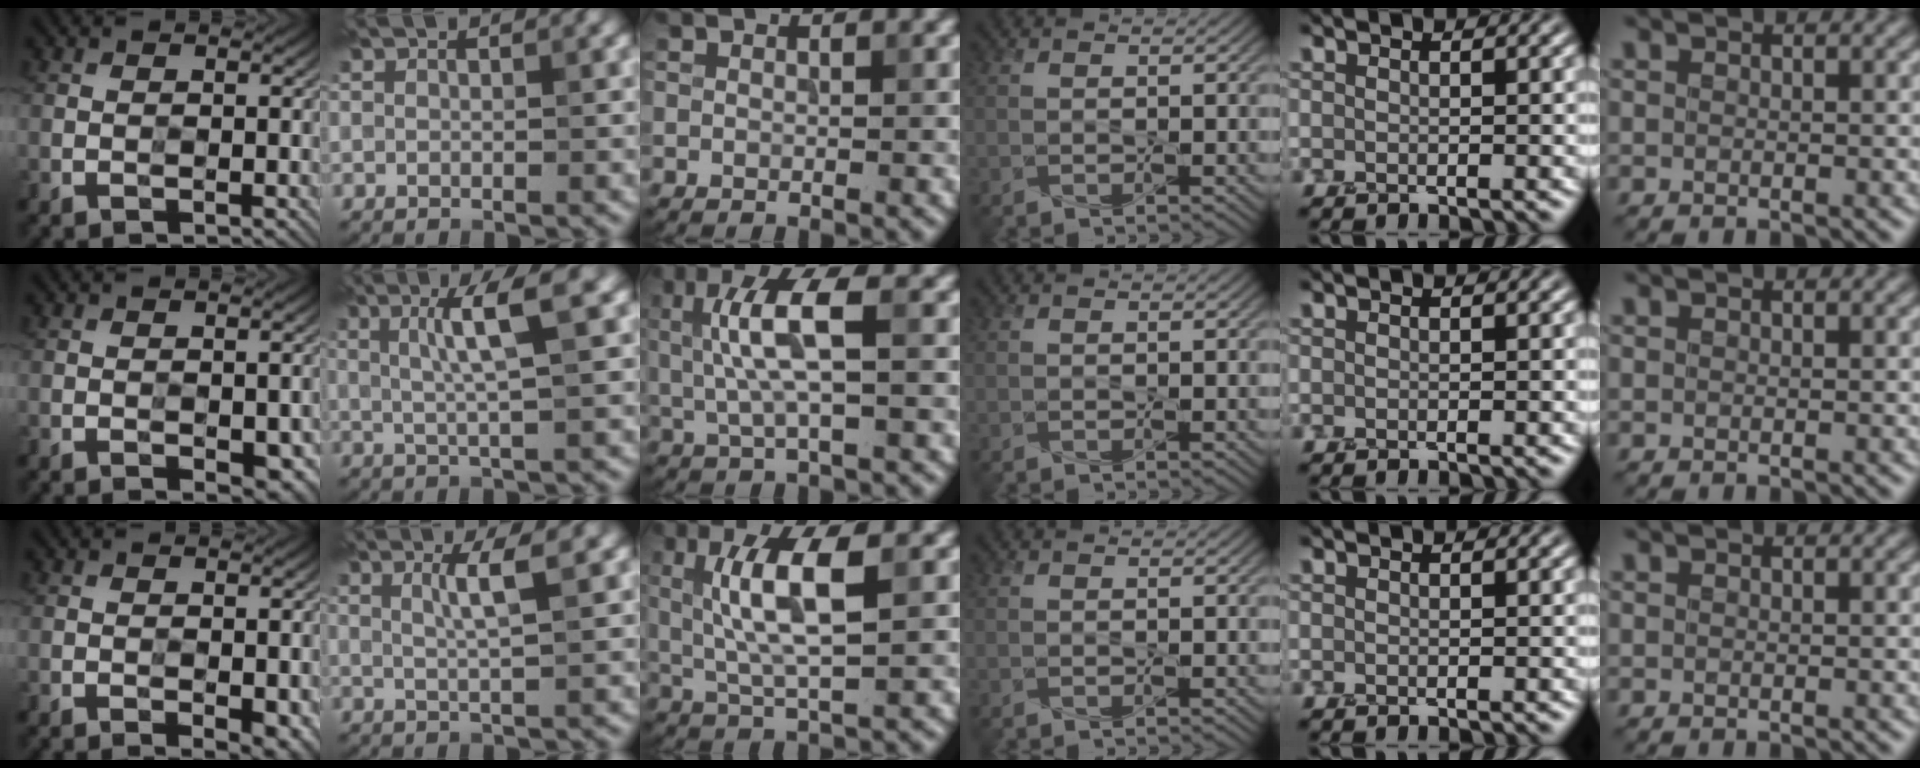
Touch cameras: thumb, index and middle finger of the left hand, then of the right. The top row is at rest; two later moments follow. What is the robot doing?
{"motion": "screw", "object": "mustard bottle"}